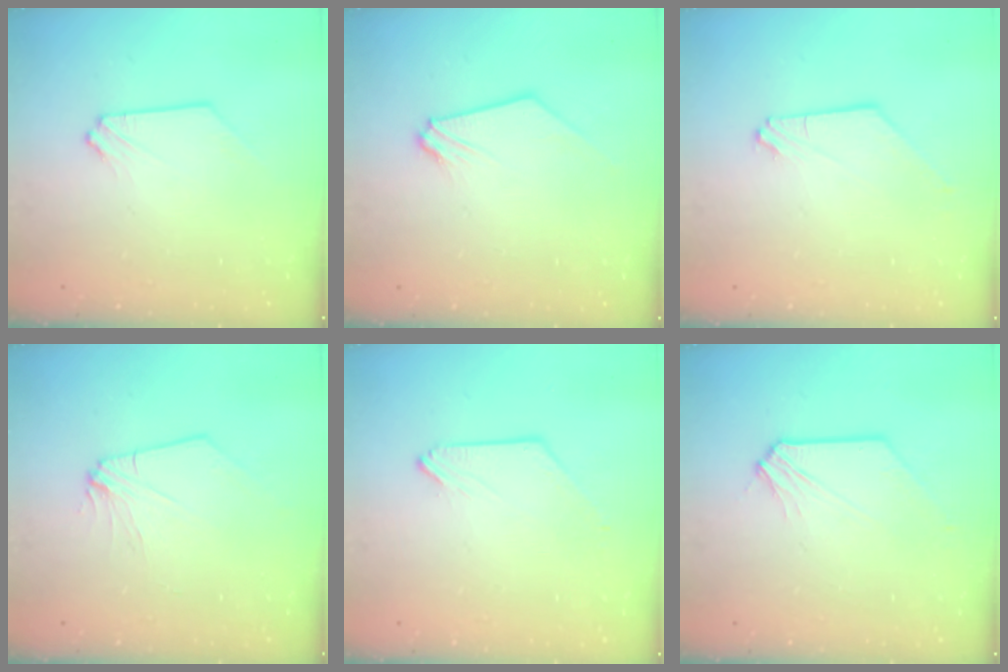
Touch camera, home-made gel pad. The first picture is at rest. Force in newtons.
{"total": 0.9, "press": 0.8, "slide": 0.2}
{"total": 0.0}
{"total": 2.1, "press": 2.1, "slide": 0.2}
{"total": 0.0}
{"total": 1.8, "press": 1.8, "slide": 0.2}